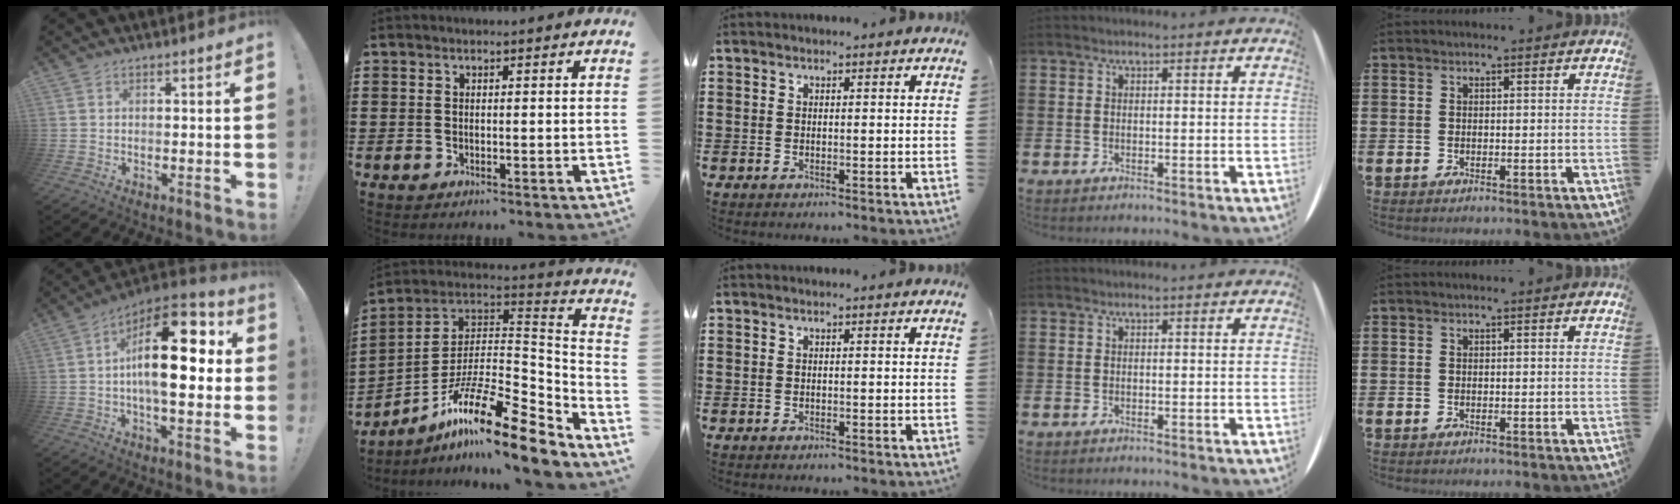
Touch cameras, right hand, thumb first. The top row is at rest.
{"thumb": {"total": 21.4, "force": [2.4, 9.5, 19.0], "torque": [-0.297, -0.003, 0.033]}, "index": {"total": 16.2, "force": [-11.1, 3.6, 11.2], "torque": [-0.193, 0.024, -0.199]}}